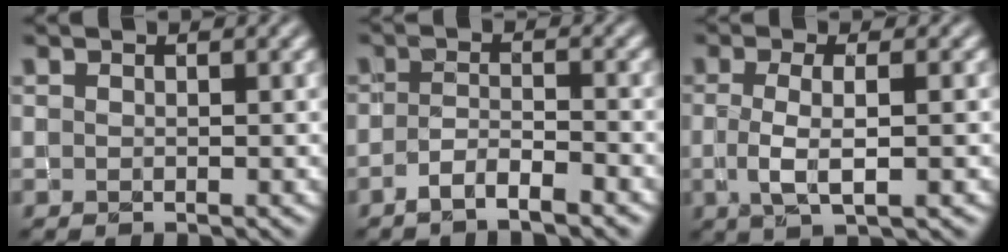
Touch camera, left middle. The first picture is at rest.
{"total": 2.7, "force": [-2.2, 0.5, 1.6], "torque": [-0.031, 0.002, -0.046]}
{"total": 3.2, "force": [-0.5, 1.0, 3.0], "torque": [-0.060, -0.007, -0.006]}